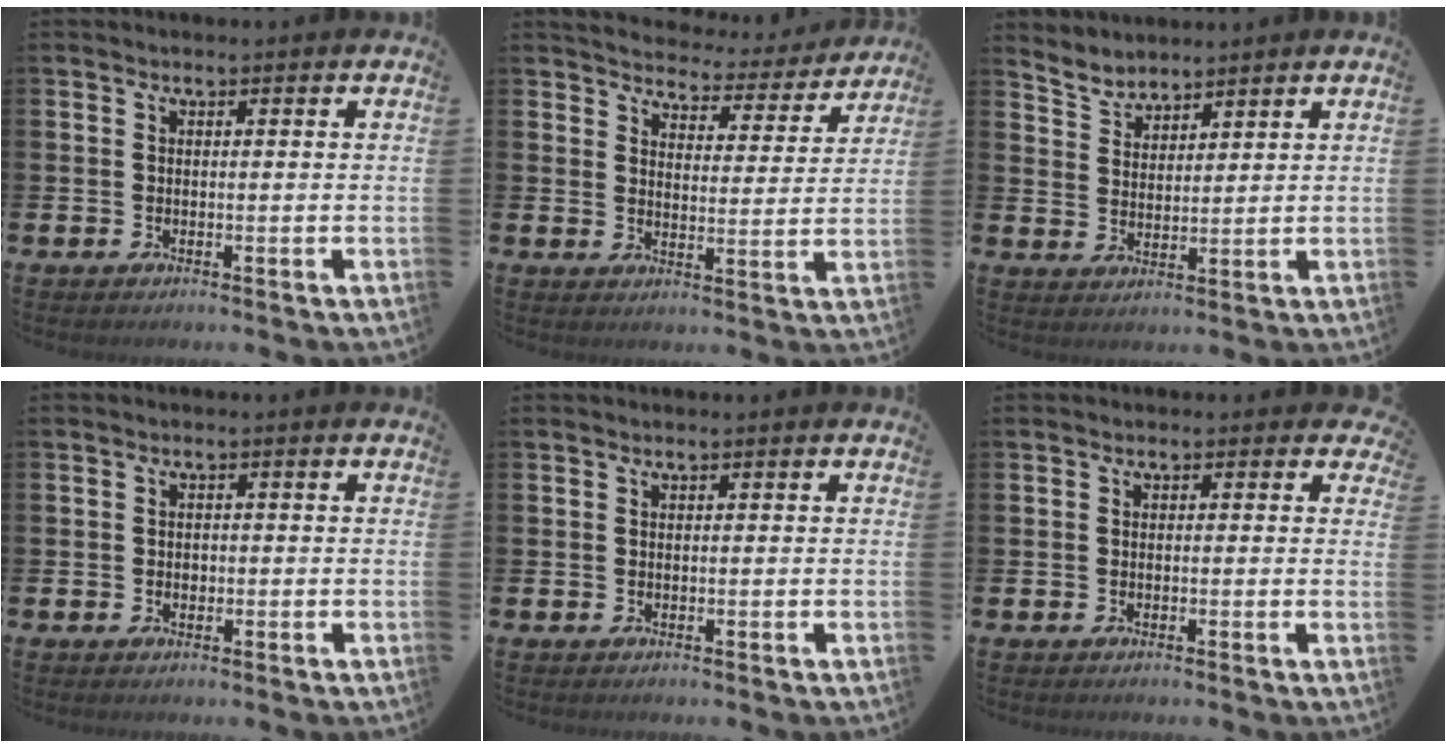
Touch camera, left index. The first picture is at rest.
{"total": 4.6, "force": [4.5, 1.2, 0.2], "torque": [-0.013, -0.045, 0.071]}
{"total": 3.6, "force": [3.5, 0.7, -0.4], "torque": [-0.009, -0.017, 0.067]}
{"total": 0.9, "force": [-0.1, 0.8, 0.4], "torque": [-0.005, 0.004, -0.004]}
{"total": 0.0}
{"total": 0.7, "force": [-0.2, 0.6, 0.3], "torque": [0.000, 0.005, -0.007]}